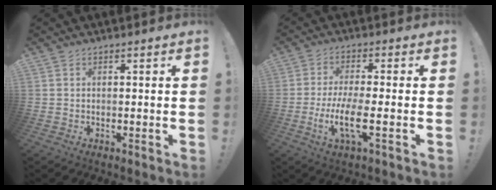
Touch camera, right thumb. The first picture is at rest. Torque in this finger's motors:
{"motor_torque": [-0.01, 0.18, 0.90, -0.61, 0.07]}